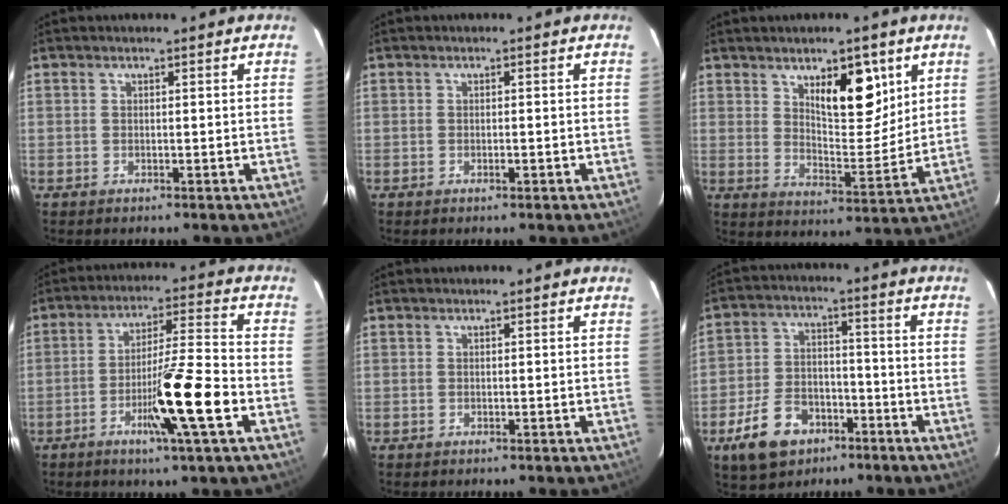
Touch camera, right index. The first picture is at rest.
{"total": 0.8, "force": [-0.4, 0.1, 0.7], "torque": [-0.015, -0.001, -0.005]}
{"total": 9.9, "force": [5.0, 3.5, 7.7], "torque": [-0.119, -0.007, 0.087]}
{"total": 12.0, "force": [-4.5, -0.7, 11.1], "torque": [-0.192, -0.009, -0.081]}
{"total": 0.0}
{"total": 10.2, "force": [-5.6, 6.7, 5.3], "torque": [-0.114, 0.009, -0.091]}